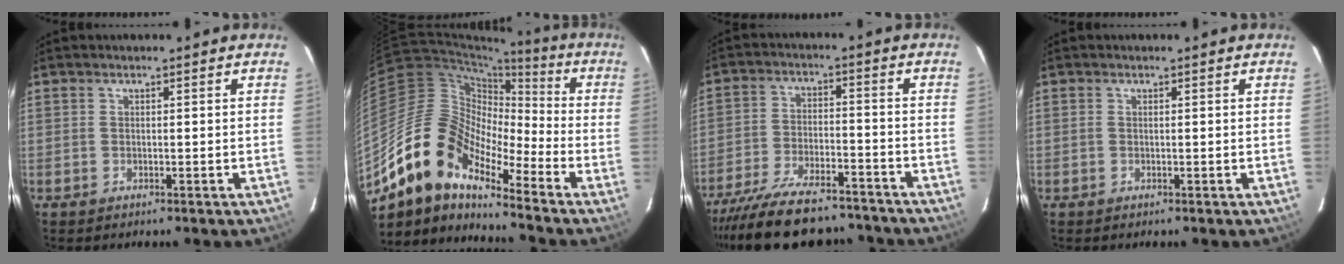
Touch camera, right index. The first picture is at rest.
{"total": 15.4, "force": [-11.4, 6.1, 8.5], "torque": [-0.139, 0.003, -0.232]}
{"total": 19.9, "force": [-17.0, 6.3, 8.2], "torque": [-0.172, -0.010, -0.251]}
{"total": 0.0}